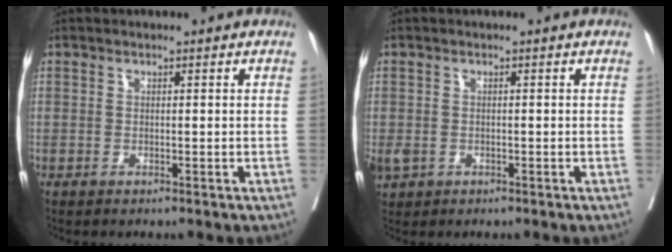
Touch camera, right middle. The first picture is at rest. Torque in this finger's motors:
{"motor_torque": [0.50, -0.43, 0.20, 0.03]}